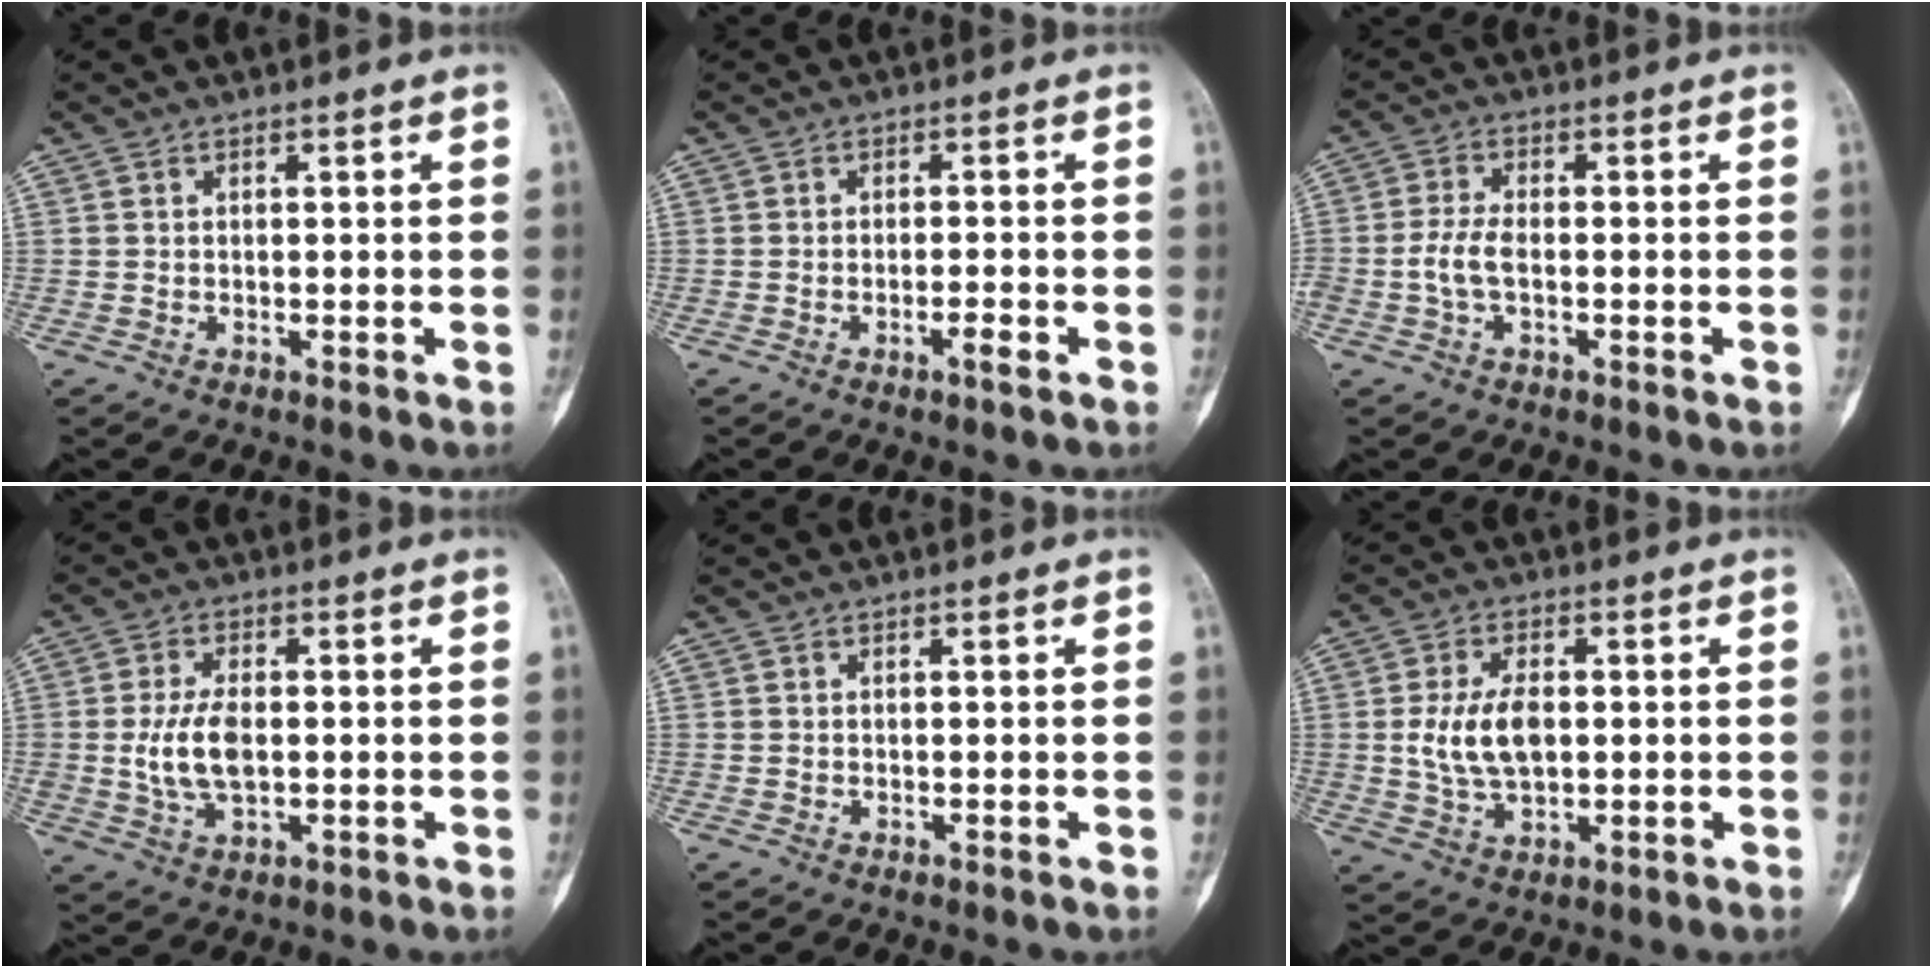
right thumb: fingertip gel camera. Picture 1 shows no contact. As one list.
[{"total": 2.2, "force": [-1.2, 0.3, 1.8], "torque": [-0.034, 0.003, -0.021]}, {"total": 4.4, "force": [-1.0, 2.2, 3.7], "torque": [-0.088, 0.013, -0.021]}, {"total": 7.8, "force": [-0.1, 4.2, 6.6], "torque": [-0.135, -0.001, 0.001]}, {"total": 0.0}, {"total": 9.1, "force": [0.4, 5.2, 7.5], "torque": [-0.143, 0.000, 0.013]}]